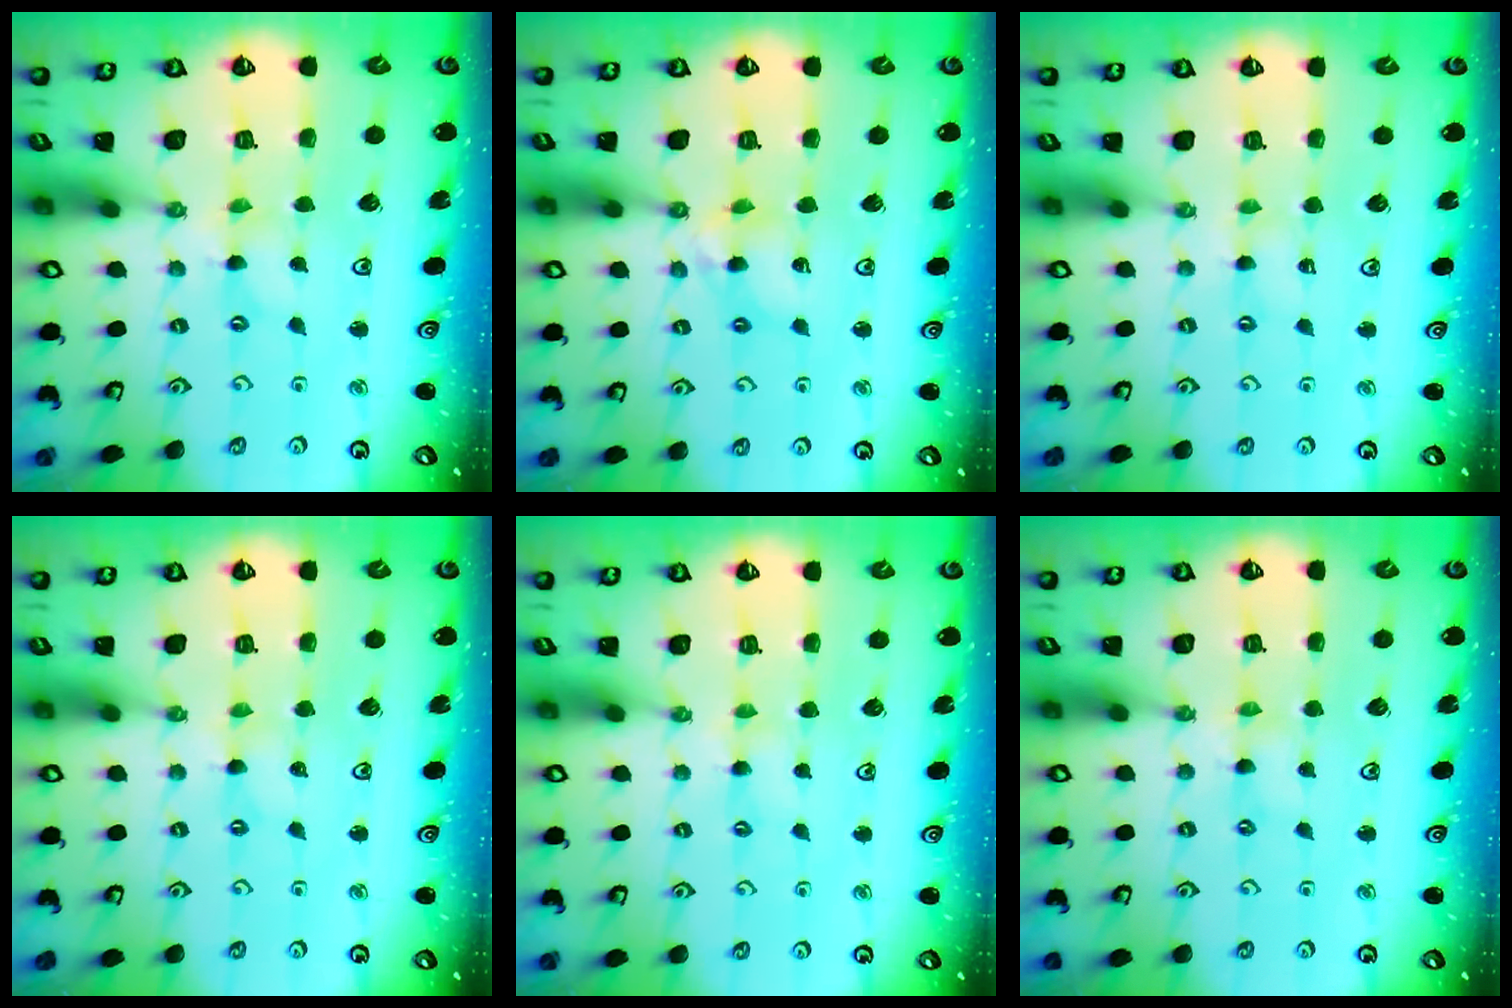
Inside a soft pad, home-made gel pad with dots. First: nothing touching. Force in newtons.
{"total": 6.2, "press": 6.2, "slide": 0.4}
{"total": 0.0}
{"total": 0.0}
{"total": 1.8, "press": 1.7, "slide": 0.3}
{"total": 0.0}